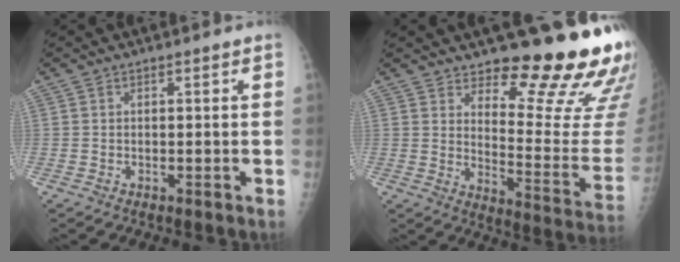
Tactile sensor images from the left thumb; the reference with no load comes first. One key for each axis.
{"total": 17.9, "fx": 14.4, "fy": 3.7, "fz": 10.1, "tx": -0.096, "ty": -0.155, "tz": 0.193}